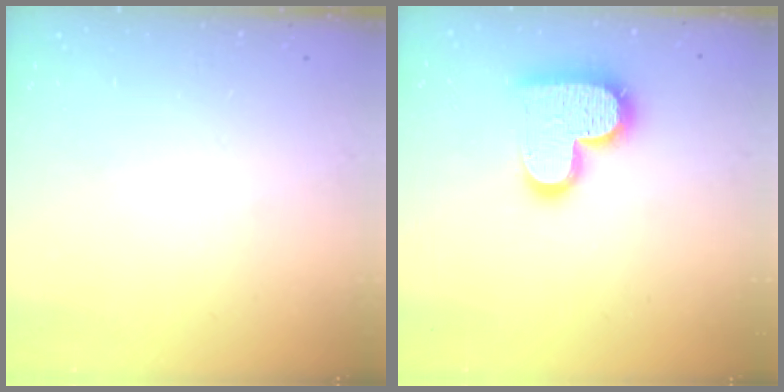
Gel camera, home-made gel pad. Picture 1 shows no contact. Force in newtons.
{"total": 16.0, "press": 16.0, "slide": 1.1}